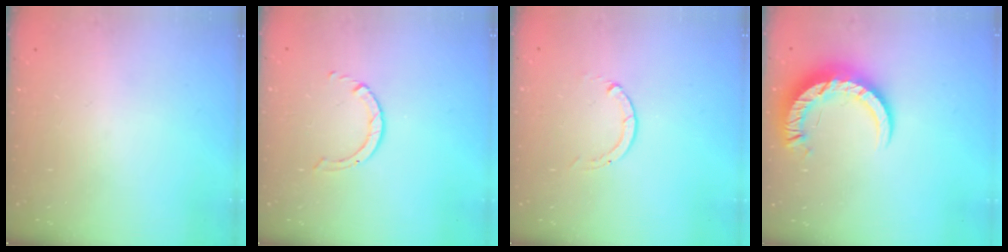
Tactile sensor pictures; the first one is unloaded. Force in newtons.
{"total": 1.7, "press": 1.7, "slide": 0.1}
{"total": 0.0}
{"total": 10.7, "press": 10.6, "slide": 1.1}